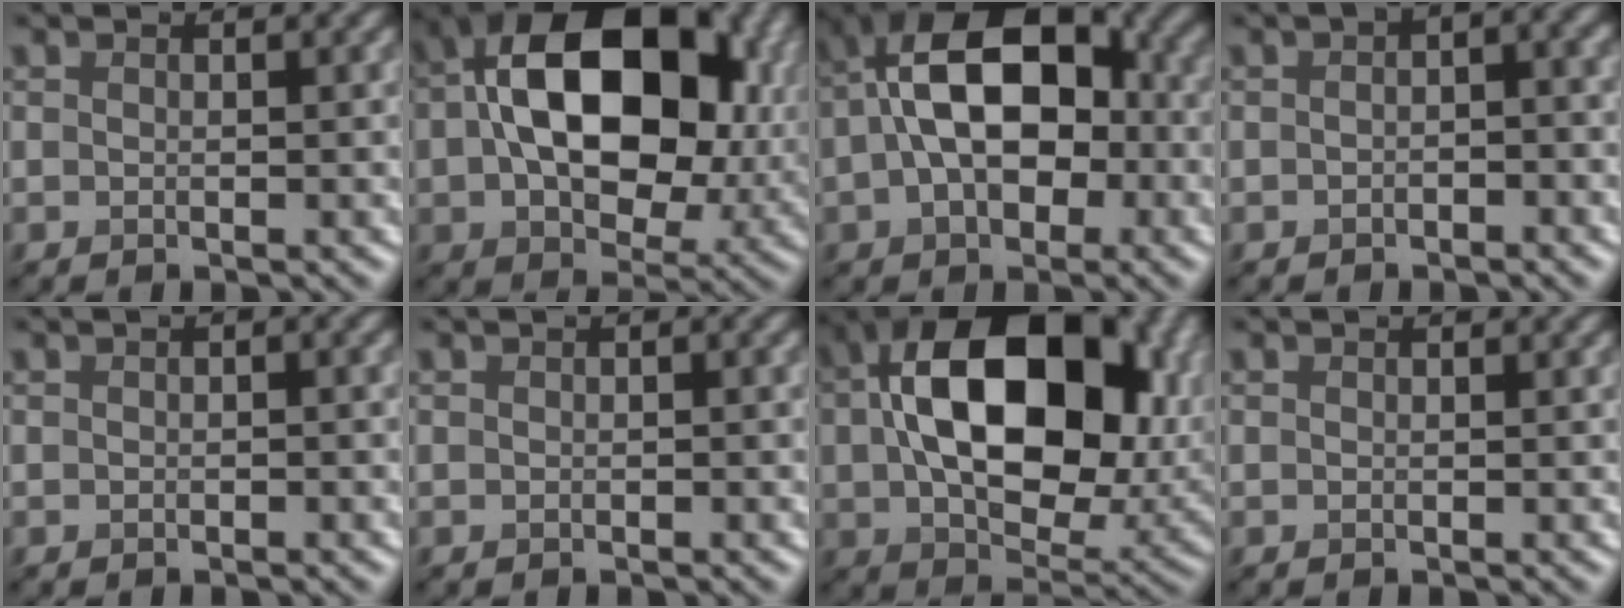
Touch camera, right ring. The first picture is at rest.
{"total": 14.4, "force": [1.7, 9.1, 11.0], "torque": [-0.196, 0.006, 0.065]}
{"total": 11.7, "force": [0.2, 6.7, 9.6], "torque": [-0.172, 0.027, 0.029]}
{"total": 2.4, "force": [-0.7, 0.4, 2.2], "torque": [-0.040, 0.008, 0.002]}
{"total": 1.5, "force": [0.1, 0.7, 1.3], "torque": [-0.010, 0.020, -0.007]}
{"total": 1.1, "force": [0.2, 0.6, 0.9], "torque": [-0.007, 0.016, -0.005]}
{"total": 16.1, "force": [2.3, 10.3, 12.2], "torque": [-0.221, -0.007, 0.083]}
{"total": 0.0}